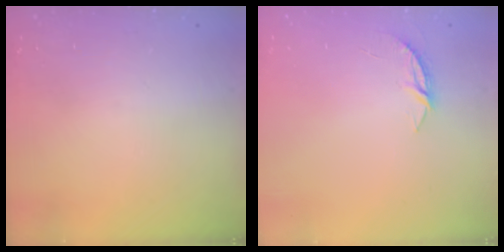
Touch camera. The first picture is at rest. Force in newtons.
{"total": 3.7, "press": 3.6, "slide": 0.4}